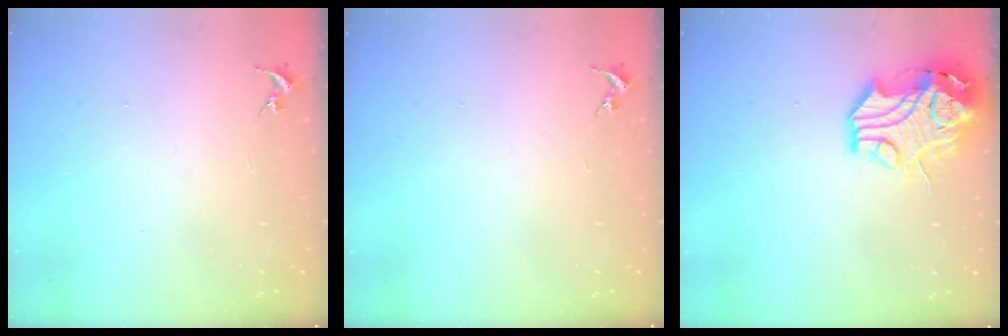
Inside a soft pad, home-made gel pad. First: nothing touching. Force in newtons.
{"total": 0.0}
{"total": 15.4, "press": 15.3, "slide": 2.0}